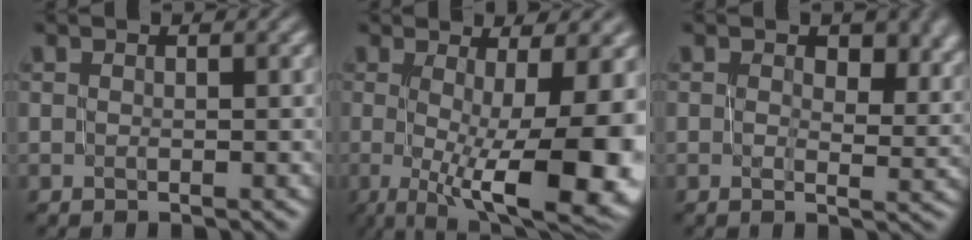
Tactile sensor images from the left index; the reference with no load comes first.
{"total": 12.1, "force": [-2.1, 3.7, 11.3], "torque": [-0.161, -0.012, -0.026]}
{"total": 4.9, "force": [1.7, 3.0, 3.5], "torque": [-0.042, 0.003, 0.017]}